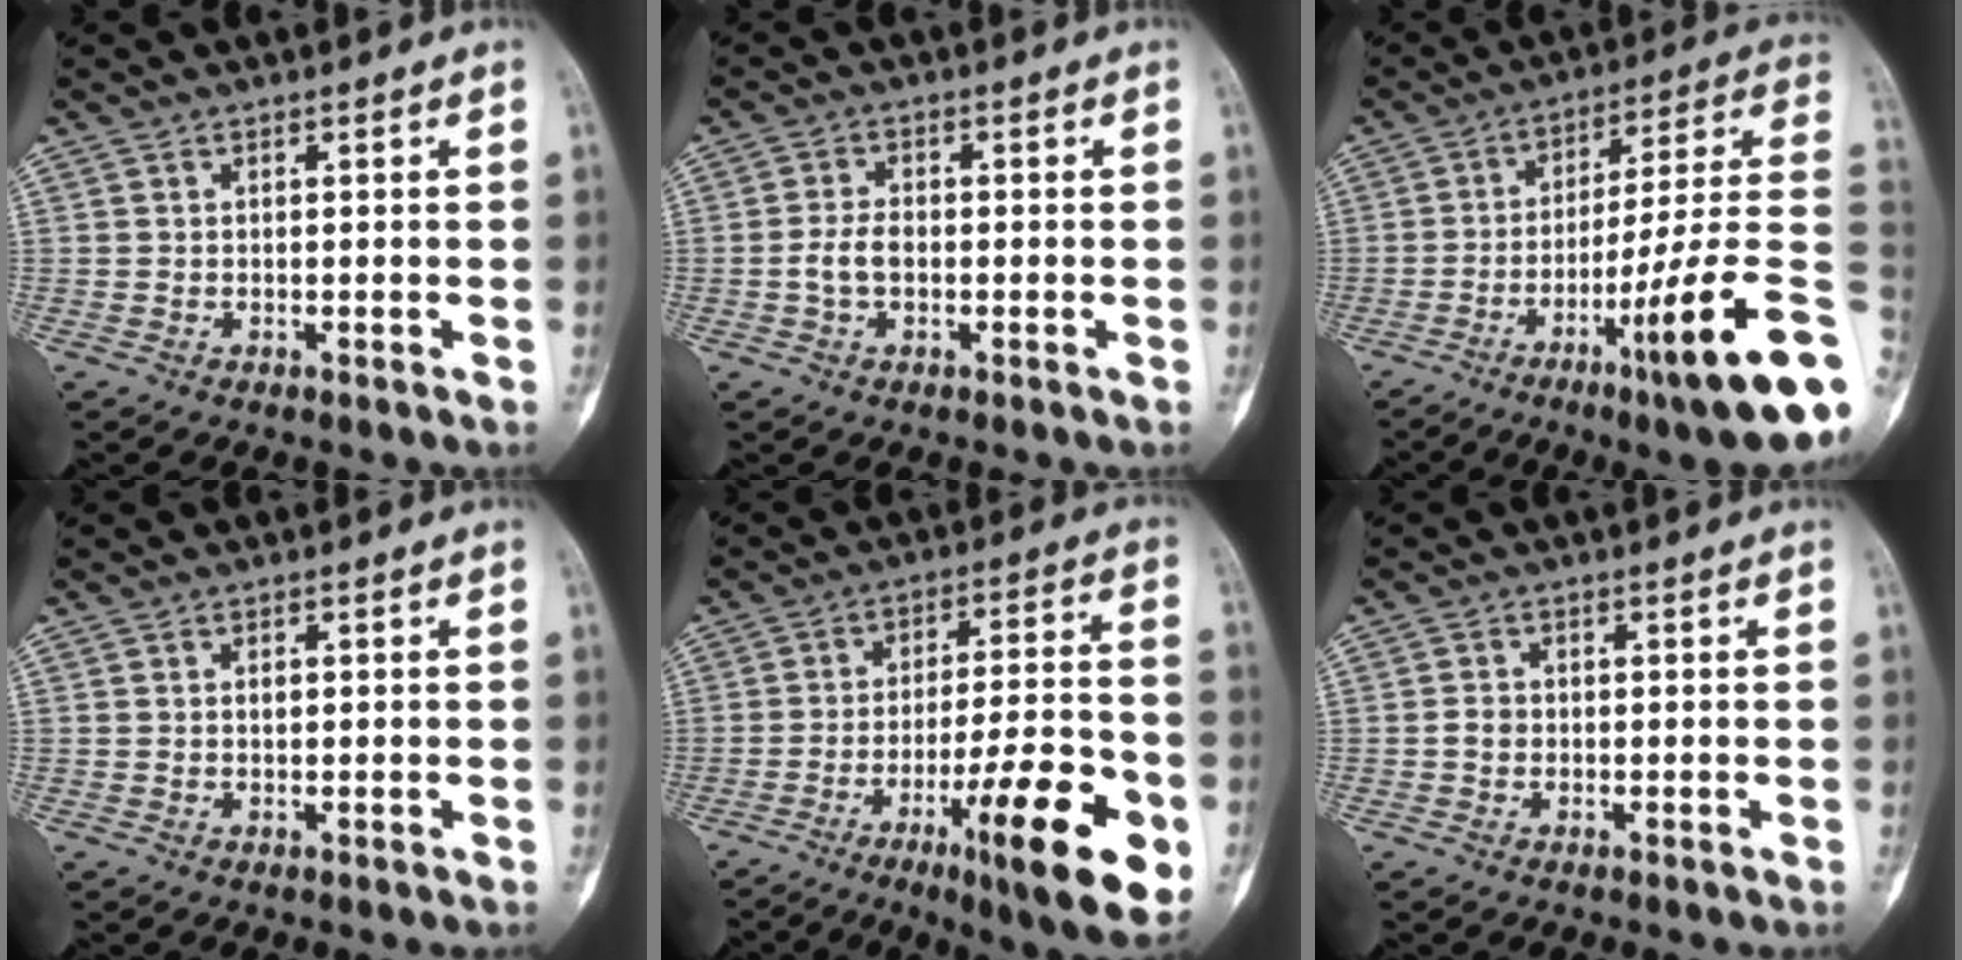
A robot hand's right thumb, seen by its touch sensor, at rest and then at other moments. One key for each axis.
{"total": 3.8, "fx": -0.8, "fy": 2.3, "fz": 2.9, "tx": -0.063, "ty": 0.013, "tz": -0.017}
{"total": 22.0, "fx": -7.7, "fy": 1.6, "fz": 20.5, "tx": -0.265, "ty": 0.036, "tz": -0.115}
{"total": 0.9, "fx": 0.1, "fy": 0.6, "fz": 0.7, "tx": -0.012, "ty": 0.001, "tz": 0.002}
{"total": 20.6, "fx": -8.2, "fy": 4.2, "fz": 18.4, "tx": -0.250, "ty": 0.023, "tz": -0.115}
{"total": 1.7, "fx": -0.3, "fy": 1.5, "fz": 0.8, "tx": -0.010, "ty": 0.006, "tz": -0.008}